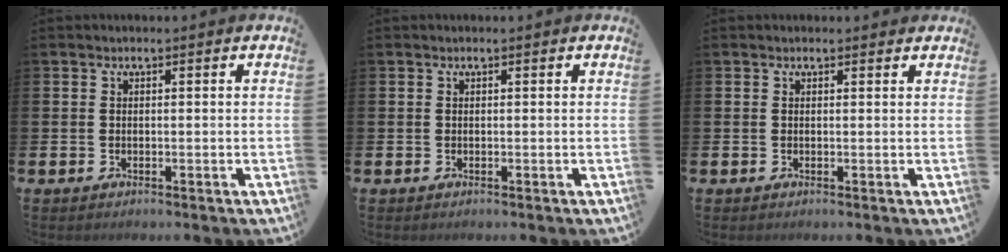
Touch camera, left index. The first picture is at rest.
{"total": 0.0}
{"total": 0.6, "force": [0.4, 0.3, 0.2], "torque": [0.003, 0.001, 0.005]}